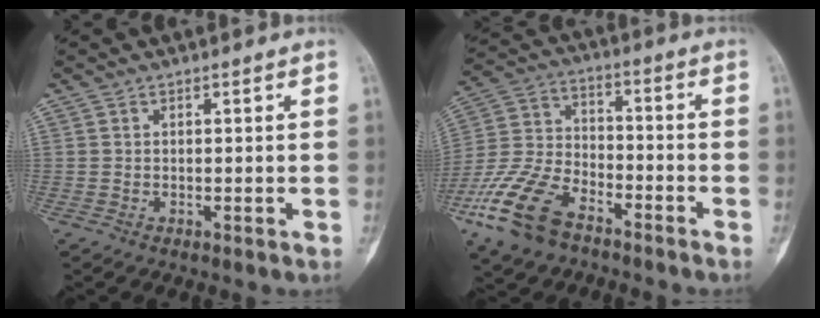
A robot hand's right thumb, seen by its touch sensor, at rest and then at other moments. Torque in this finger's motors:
{"motor_torque": [2.67, 1.45, 1.52, -1.27, 0.20]}